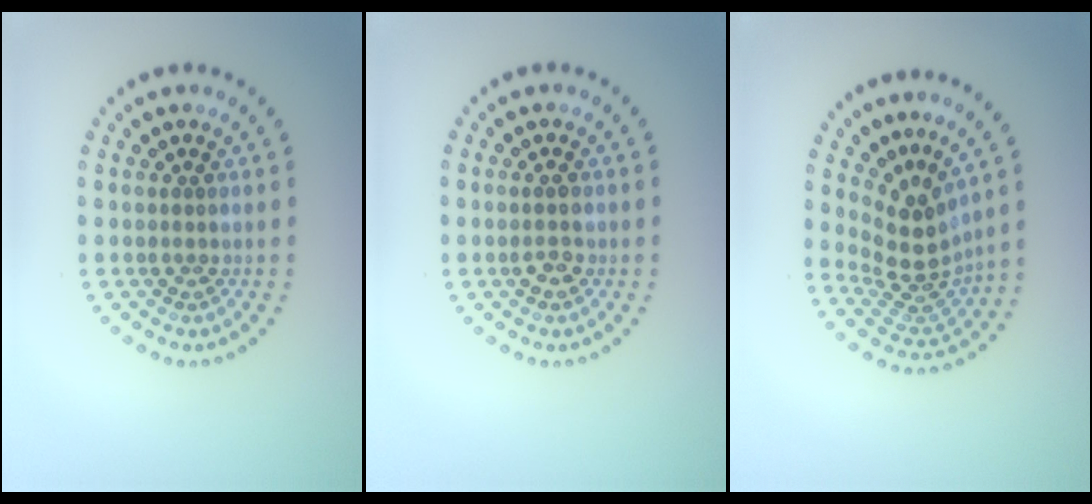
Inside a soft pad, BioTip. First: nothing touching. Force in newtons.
{"total": 1.5, "press": 1.5, "slide": 0.0}
{"total": 4.0, "press": 2.8, "slide": 2.9}